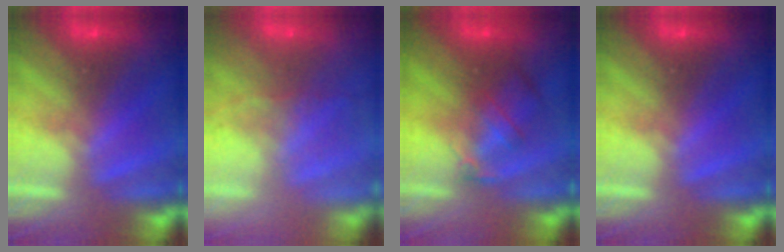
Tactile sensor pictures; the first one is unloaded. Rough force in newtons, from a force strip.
{"total": 7.1}
{"total": 2.4}
{"total": 0.0}